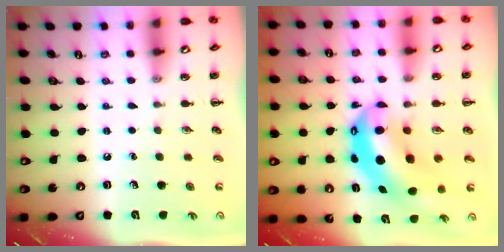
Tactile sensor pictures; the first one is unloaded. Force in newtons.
{"total": 10.3, "press": 10.0, "slide": 2.6}